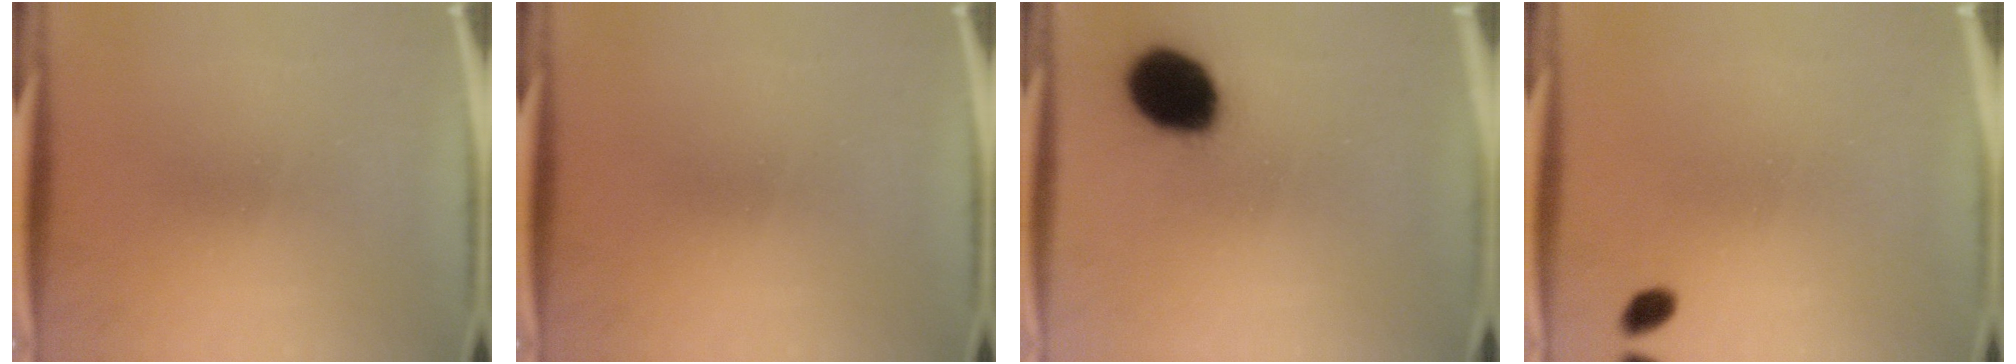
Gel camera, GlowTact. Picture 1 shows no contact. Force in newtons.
{"total": 0.0}
{"total": 16.4}
{"total": 2.0}